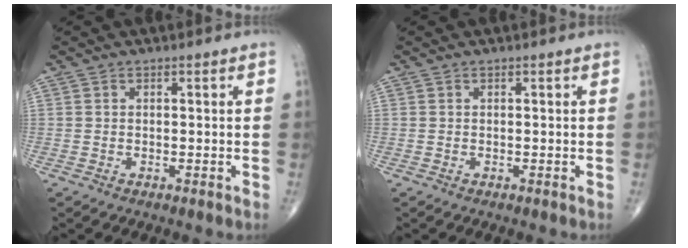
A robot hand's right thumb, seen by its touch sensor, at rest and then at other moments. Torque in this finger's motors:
{"motor_torque": [0.00, 0.00, -0.03, 0.03, 0.00]}